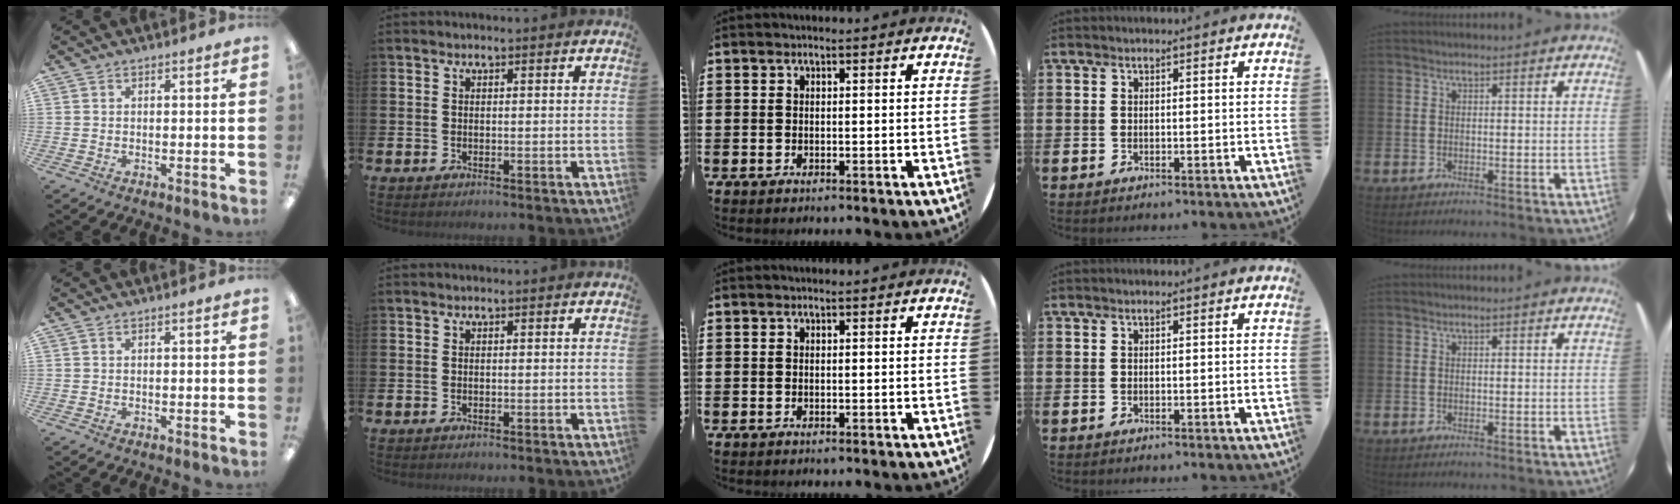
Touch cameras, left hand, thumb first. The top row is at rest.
{}